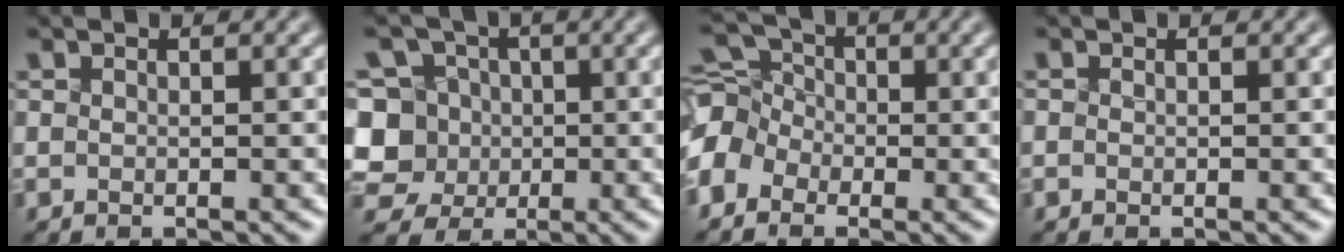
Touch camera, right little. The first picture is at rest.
{"total": 7.6, "force": [-0.5, 7.3, 2.3], "torque": [-0.069, 0.042, -0.030]}
{"total": 5.3, "force": [-2.3, 4.0, 2.5], "torque": [-0.051, 0.012, -0.052]}
{"total": 0.0}